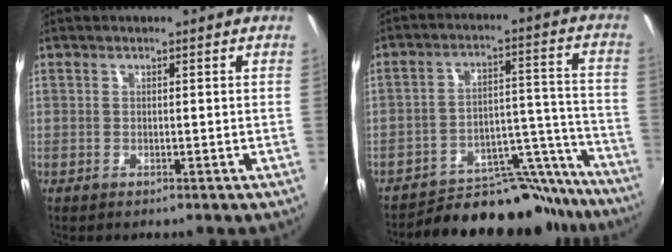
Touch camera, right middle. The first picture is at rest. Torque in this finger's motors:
{"motor_torque": [0.99, -1.15, 0.15, 0.02]}